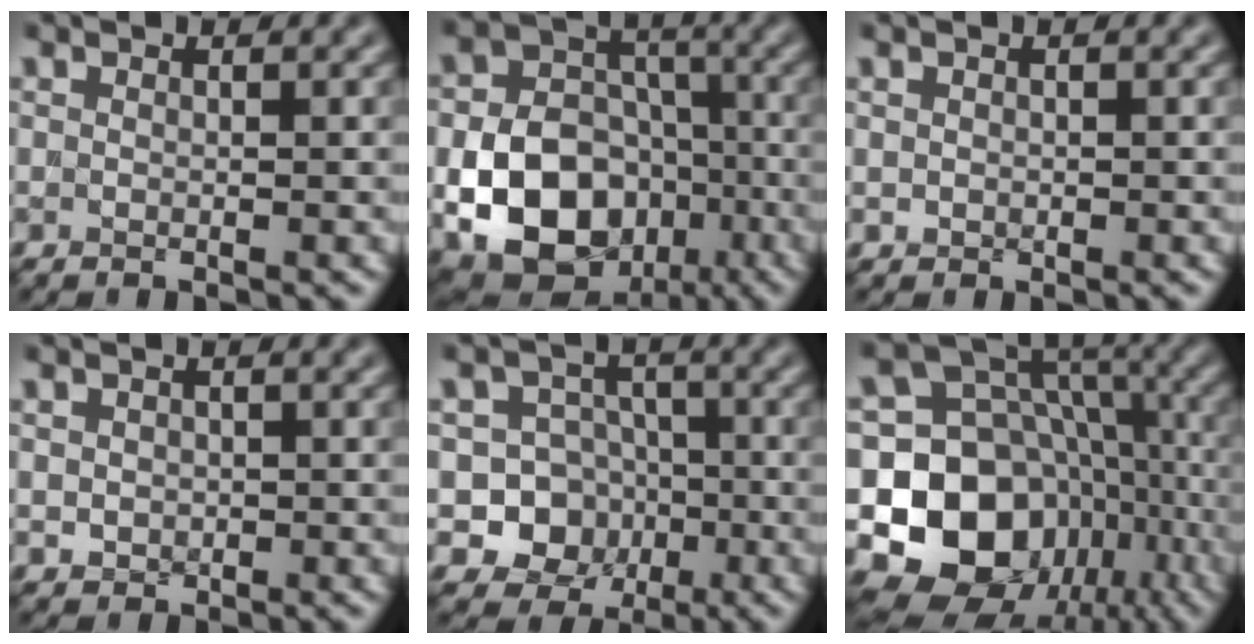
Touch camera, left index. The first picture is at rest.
{"total": 11.9, "force": [-4.0, 8.9, 6.7], "torque": [-0.119, -0.014, -0.081]}
{"total": 0.5, "force": [0.1, 0.5, 0.1], "torque": [0.002, -0.003, 0.001]}
{"total": 1.1, "force": [0.1, 1.1, 0.4], "torque": [-0.005, -0.004, 0.003]}
{"total": 7.4, "force": [-2.3, 6.7, 2.0], "torque": [-0.006, 0.003, -0.063]}
{"total": 15.6, "force": [-5.3, 12.6, 7.5], "torque": [-0.143, 0.003, -0.080]}